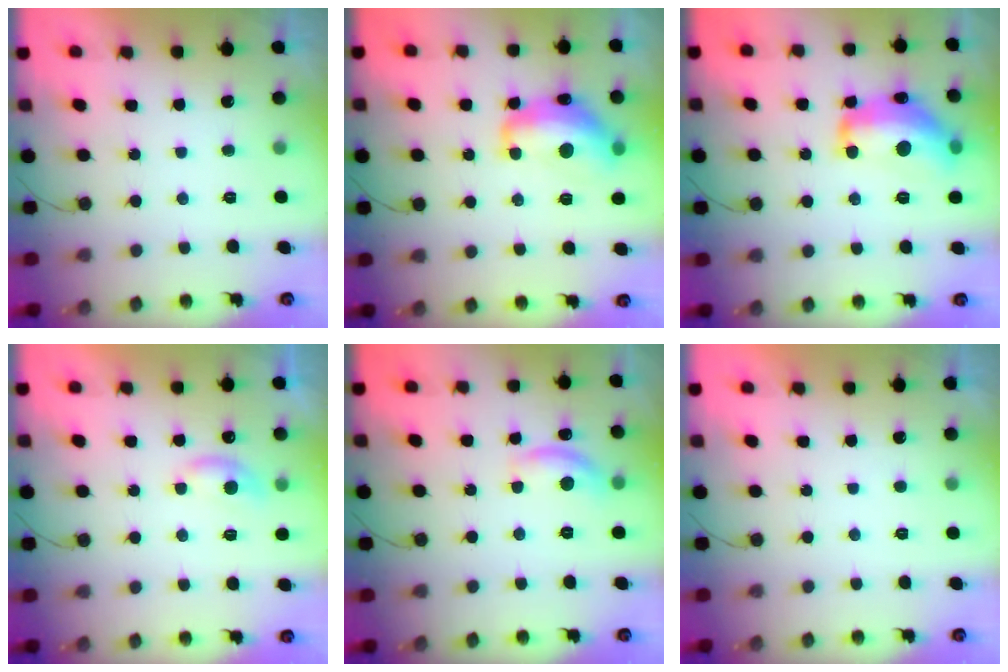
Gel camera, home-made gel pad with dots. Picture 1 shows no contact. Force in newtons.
{"total": 15.0, "press": 14.9, "slide": 1.1}
{"total": 17.4, "press": 17.3, "slide": 1.1}
{"total": 6.3, "press": 6.2, "slide": 0.9}
{"total": 11.0, "press": 11.0, "slide": 0.7}
{"total": 0.0}